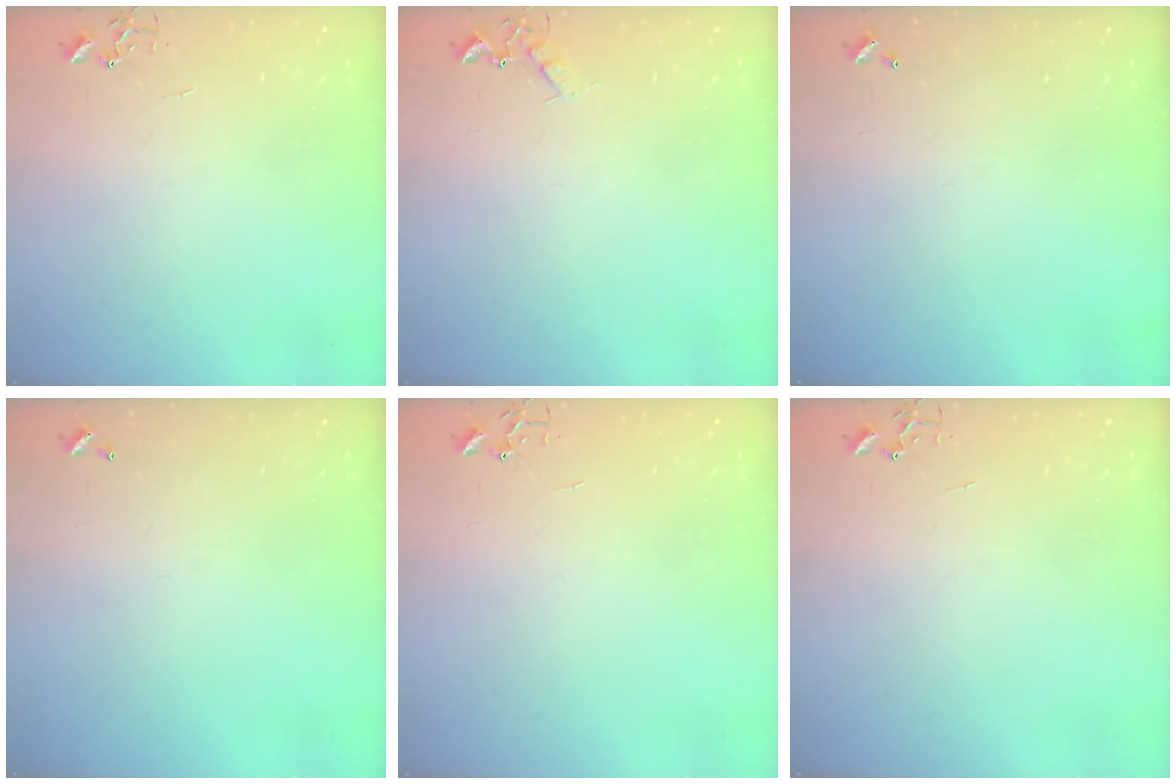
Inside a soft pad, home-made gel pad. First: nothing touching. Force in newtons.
{"total": 5.8, "press": 5.7, "slide": 0.6}
{"total": 0.0}
{"total": 0.0}
{"total": 0.0}
{"total": 0.0}